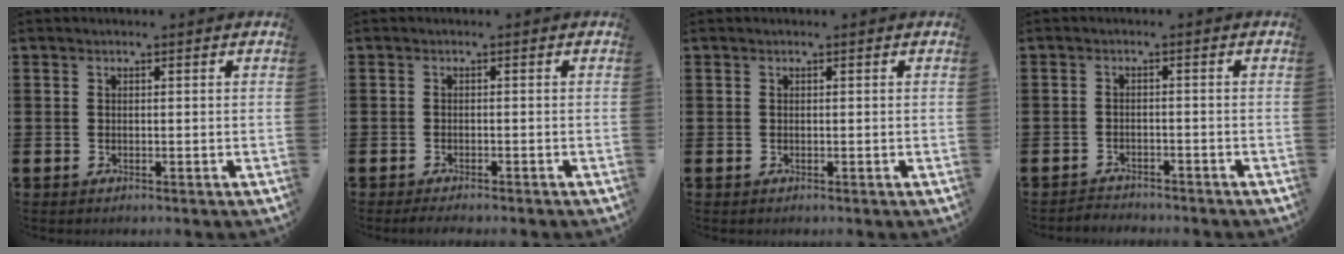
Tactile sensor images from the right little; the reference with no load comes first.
{"total": 0.9, "force": [-0.8, 0.1, 0.4], "torque": [-0.008, -0.003, -0.015]}
{"total": 0.0}
{"total": 1.7, "force": [-1.7, 0.1, -0.3], "torque": [-0.001, 0.005, -0.039]}